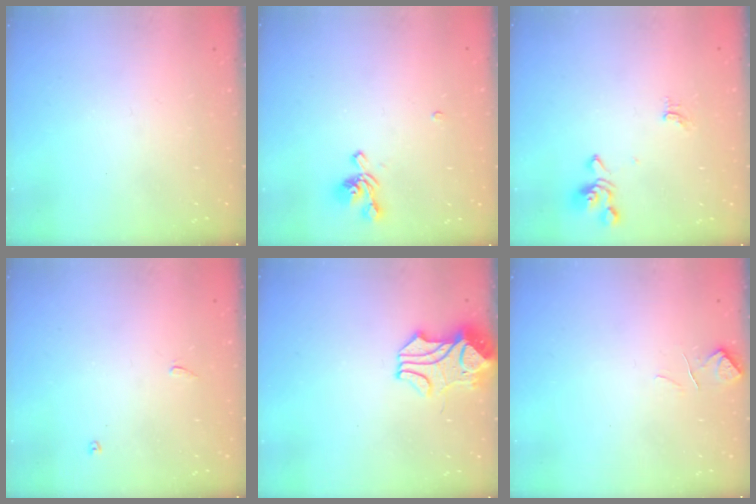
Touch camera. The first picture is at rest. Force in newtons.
{"total": 0.9, "press": 0.0, "slide": 0.9}
{"total": 2.4, "press": 2.3, "slide": 0.5}
{"total": 3.9, "press": 3.9, "slide": 0.3}
{"total": 2.5, "press": 2.2, "slide": 1.1}
{"total": 0.8, "press": 0.3, "slide": 0.7}